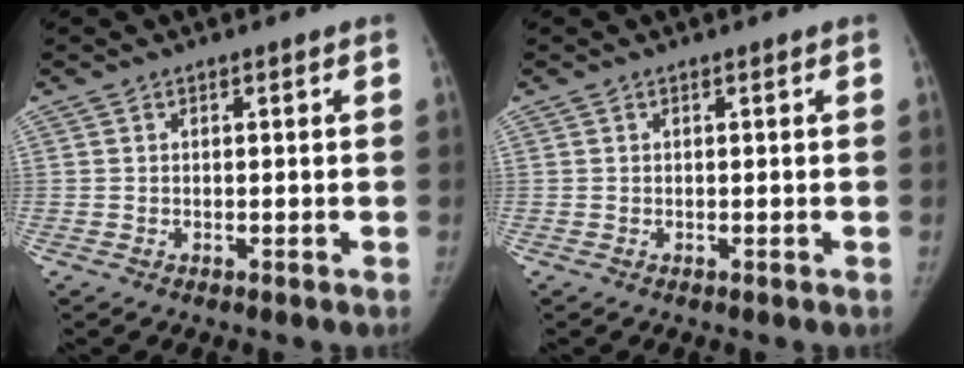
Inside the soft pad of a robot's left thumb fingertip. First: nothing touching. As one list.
[{"total": 0.0}]